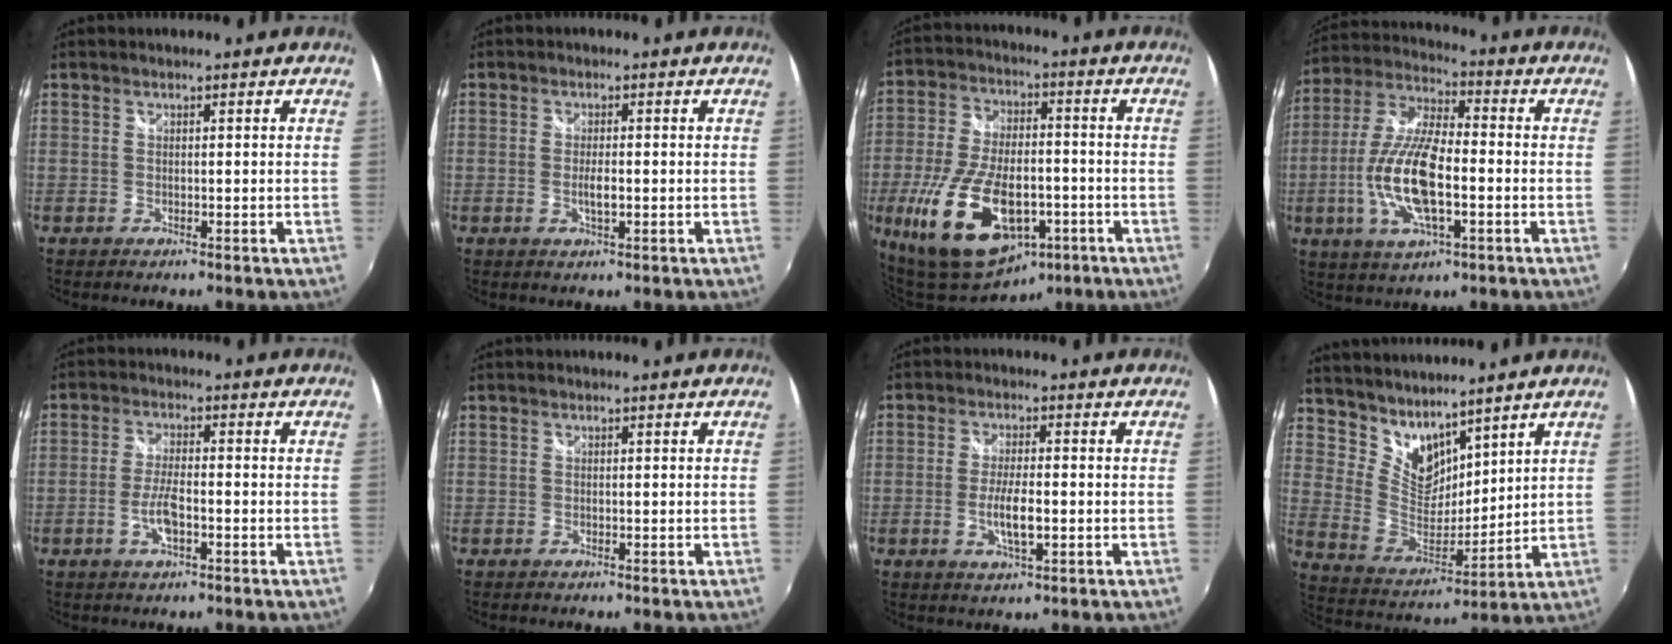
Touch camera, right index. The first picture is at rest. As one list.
[{"total": 2.5, "force": [-0.6, 0.7, 2.4], "torque": [-0.044, -0.004, -0.009]}, {"total": 21.9, "force": [-9.5, 10.9, 16.4], "torque": [-0.338, -0.031, -0.151]}, {"total": 15.5, "force": [-3.5, 5.5, 14.1], "torque": [-0.291, -0.006, -0.069]}, {"total": 5.1, "force": [-2.0, 1.5, 4.5], "torque": [-0.096, -0.001, -0.039]}, {"total": 0.0}, {"total": 5.6, "force": [-1.5, 1.4, 5.2], "torque": [-0.104, -0.006, -0.026]}, {"total": 10.9, "force": [8.9, 5.1, 3.7], "torque": [-0.072, -0.004, 0.182]}]